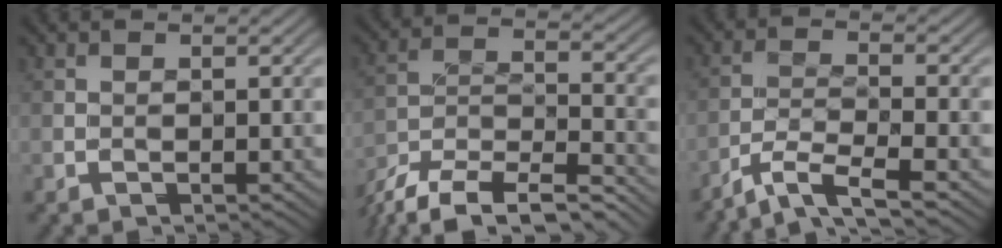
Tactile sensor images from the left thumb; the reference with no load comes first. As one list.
[{"total": 13.2, "force": [-11.5, 3.8, 5.2], "torque": [-0.117, -0.023, -0.183]}, {"total": 5.5, "force": [-4.5, 0.4, 3.1], "torque": [-0.063, -0.008, -0.092]}]